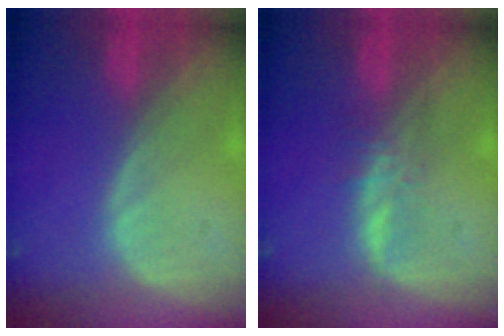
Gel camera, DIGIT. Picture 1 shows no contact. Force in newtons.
{"total": 2.4, "press": 2.4, "slide": 0.2}